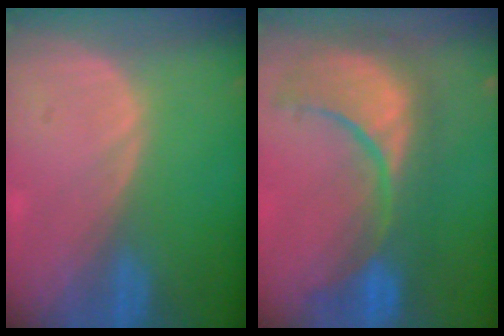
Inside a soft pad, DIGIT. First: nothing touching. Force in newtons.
{"total": 11.8, "press": 10.8, "slide": 4.8}